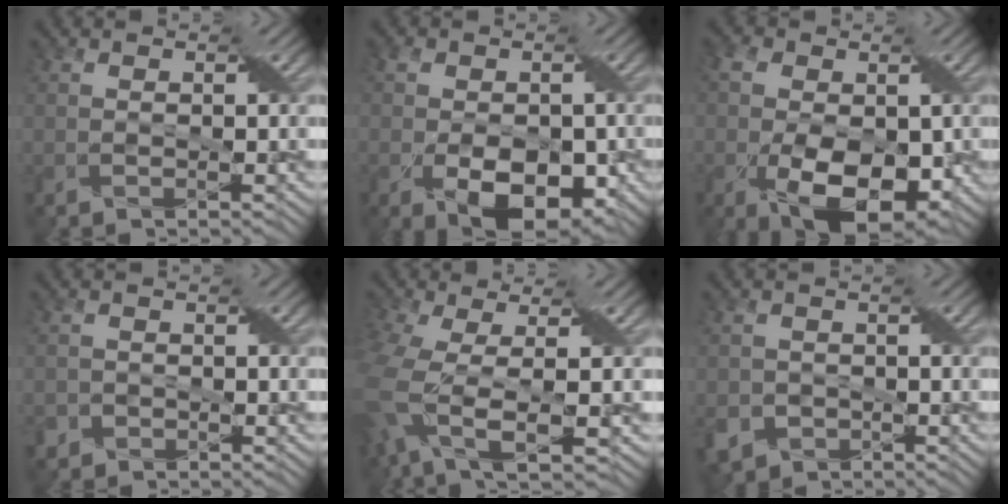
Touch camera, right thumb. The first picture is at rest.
{"total": 8.6, "force": [-2.4, 5.4, 6.2], "torque": [-0.129, -0.030, -0.031]}
{"total": 11.3, "force": [-2.4, 7.1, 8.4], "torque": [-0.176, -0.029, -0.034]}
{"total": 1.8, "force": [-1.2, 1.4, 0.2], "torque": [-0.007, -0.001, -0.024]}
{"total": 8.5, "force": [-1.7, 3.2, 7.7], "torque": [-0.193, -0.020, -0.029]}
{"total": 4.5, "force": [-2.2, 3.6, 1.3], "torque": [-0.030, -0.005, -0.040]}